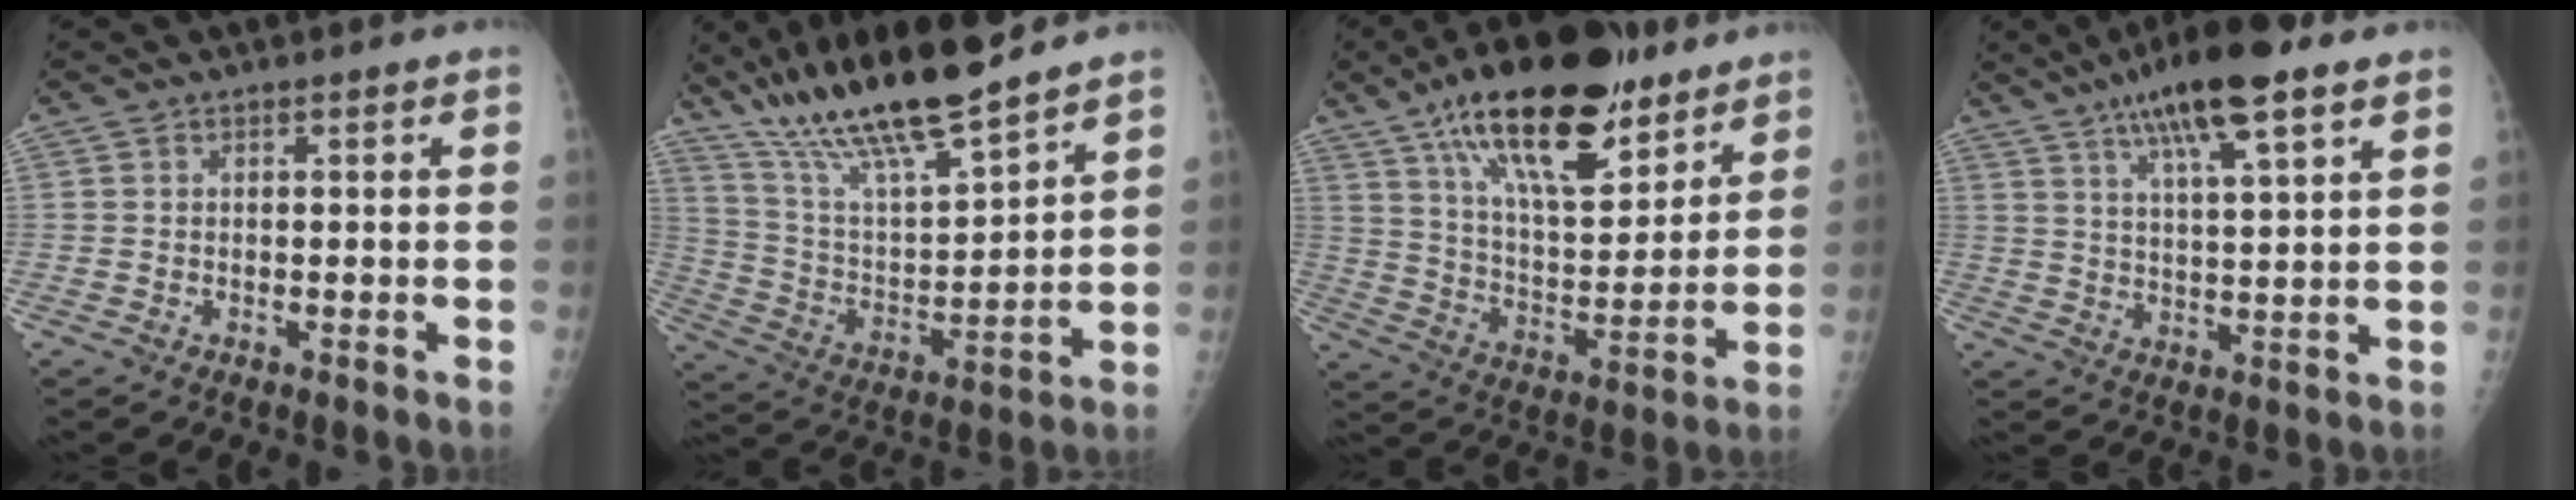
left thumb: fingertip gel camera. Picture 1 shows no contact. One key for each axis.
{"total": 19.5, "fx": 15.7, "fy": 3.1, "fz": 11.1, "tx": -0.181, "ty": -0.070, "tz": 0.290}
{"total": 24.4, "fx": 15.7, "fy": 9.5, "fz": 16.1, "tx": -0.236, "ty": -0.055, "tz": 0.264}
{"total": 14.2, "fx": 8.5, "fy": 3.1, "fz": 11.0, "tx": -0.178, "ty": -0.020, "tz": 0.142}